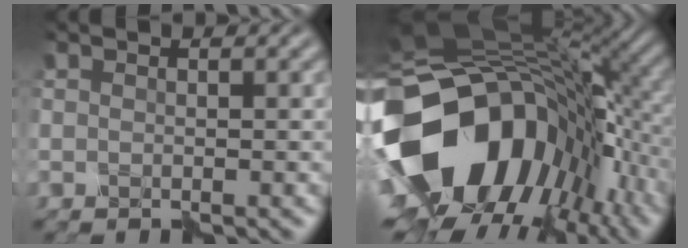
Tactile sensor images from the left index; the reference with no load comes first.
{"total": 19.6, "force": [-3.2, 14.3, 13.0], "torque": [-0.264, -0.032, -0.024]}